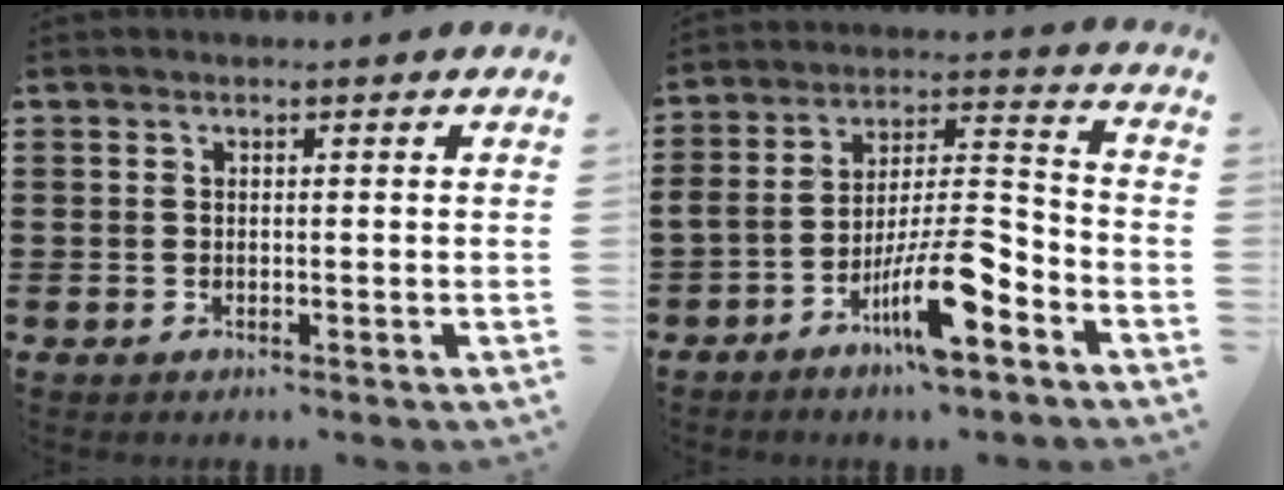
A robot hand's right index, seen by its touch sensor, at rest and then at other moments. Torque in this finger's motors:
{"motor_torque": [2.14, 0.00, 0.80, 0.21]}